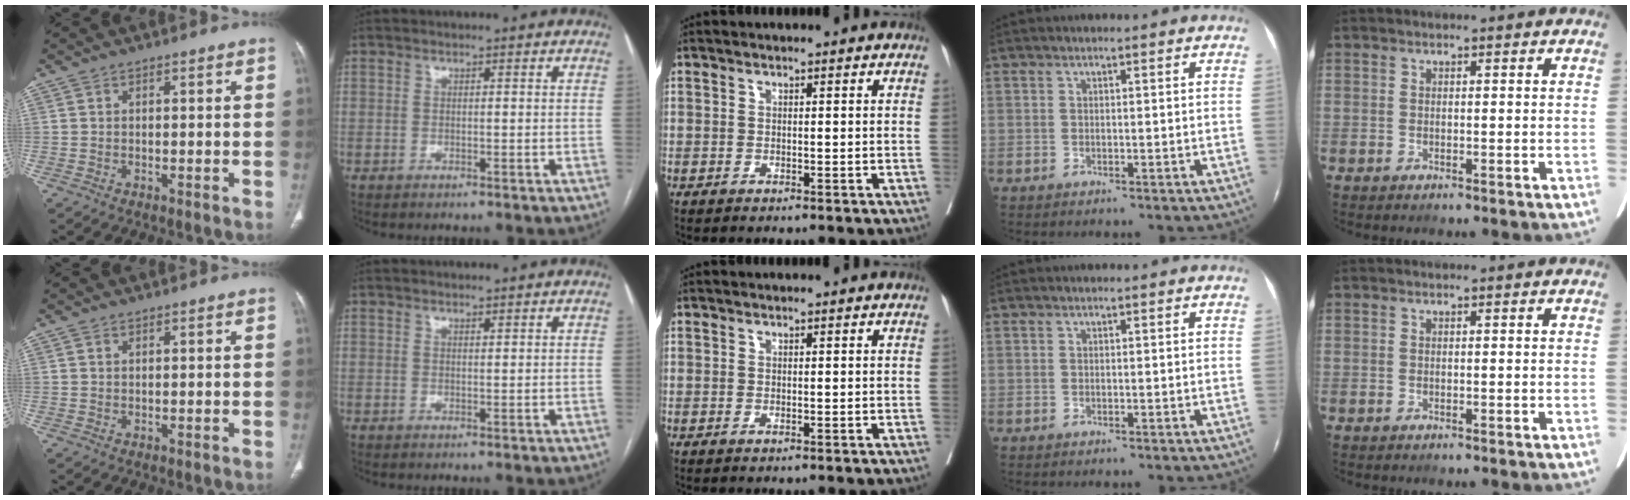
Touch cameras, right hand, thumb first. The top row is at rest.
{"thumb": {"total": 0.7, "force": [0.4, 0.4, 0.3], "torque": [-0.005, -0.002, 0.007]}, "index": {"total": 0.5, "force": [0.4, 0.1, 0.2], "torque": [-0.008, -0.003, 0.007]}}